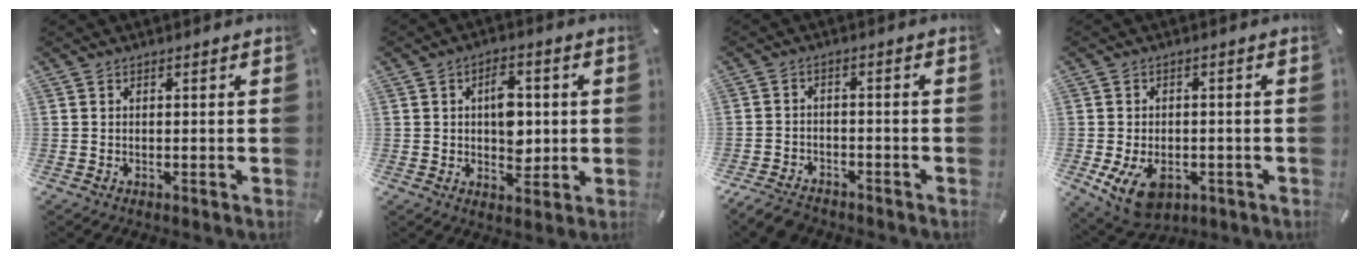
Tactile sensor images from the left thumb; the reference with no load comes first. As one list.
[{"total": 8.1, "force": [0.7, 5.6, 5.9], "torque": [-0.066, -0.003, 0.007]}, {"total": 4.4, "force": [-3.9, 1.8, 1.2], "torque": [-0.029, 0.018, -0.076]}, {"total": 8.6, "force": [-3.3, 5.8, 5.5], "torque": [-0.099, 0.004, -0.058]}]